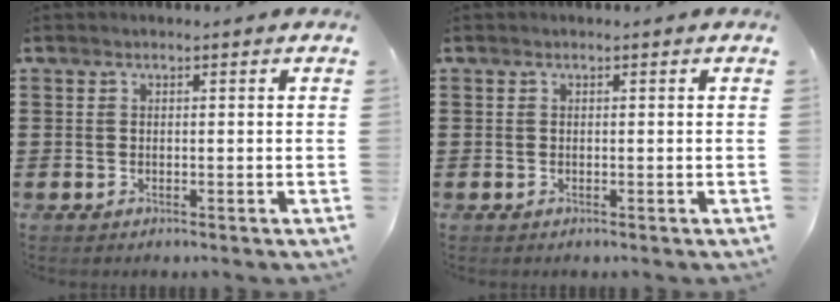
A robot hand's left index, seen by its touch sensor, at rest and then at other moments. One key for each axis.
{"total": 0.0}